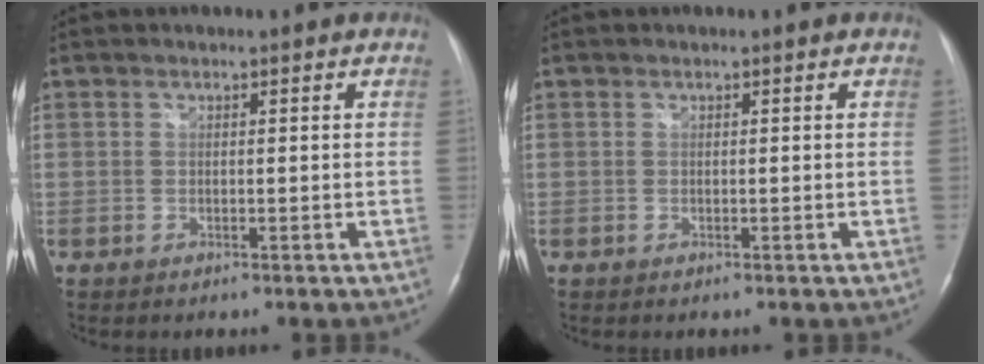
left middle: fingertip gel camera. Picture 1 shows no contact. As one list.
[{"total": 0.0}]